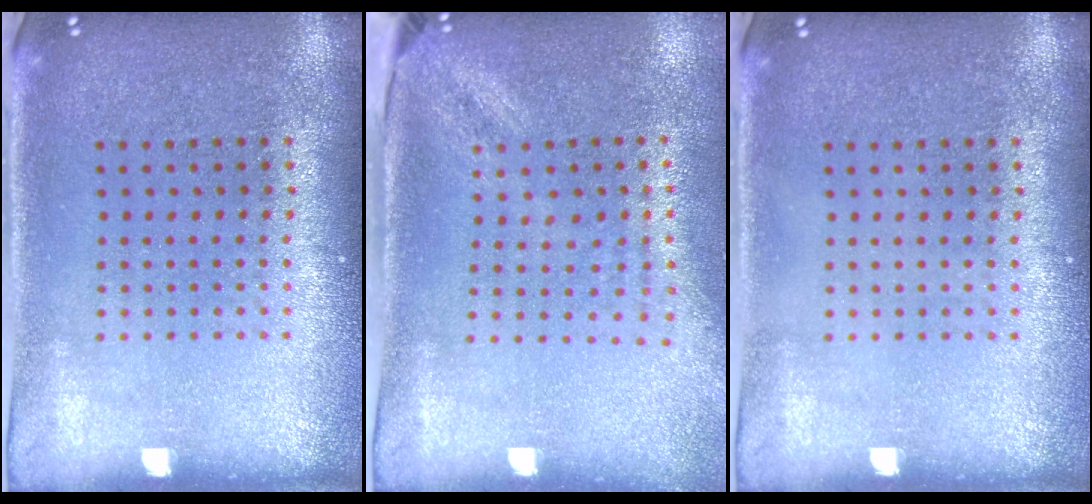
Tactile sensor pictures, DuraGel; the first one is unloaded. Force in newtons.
{"total": 1.9, "press": 1.5, "slide": 1.2}
{"total": 0.0}